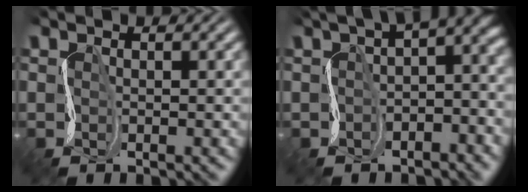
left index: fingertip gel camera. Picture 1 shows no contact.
{"total": 5.5, "force": [0.4, 2.7, 4.7], "torque": [-0.056, 0.003, 0.011]}